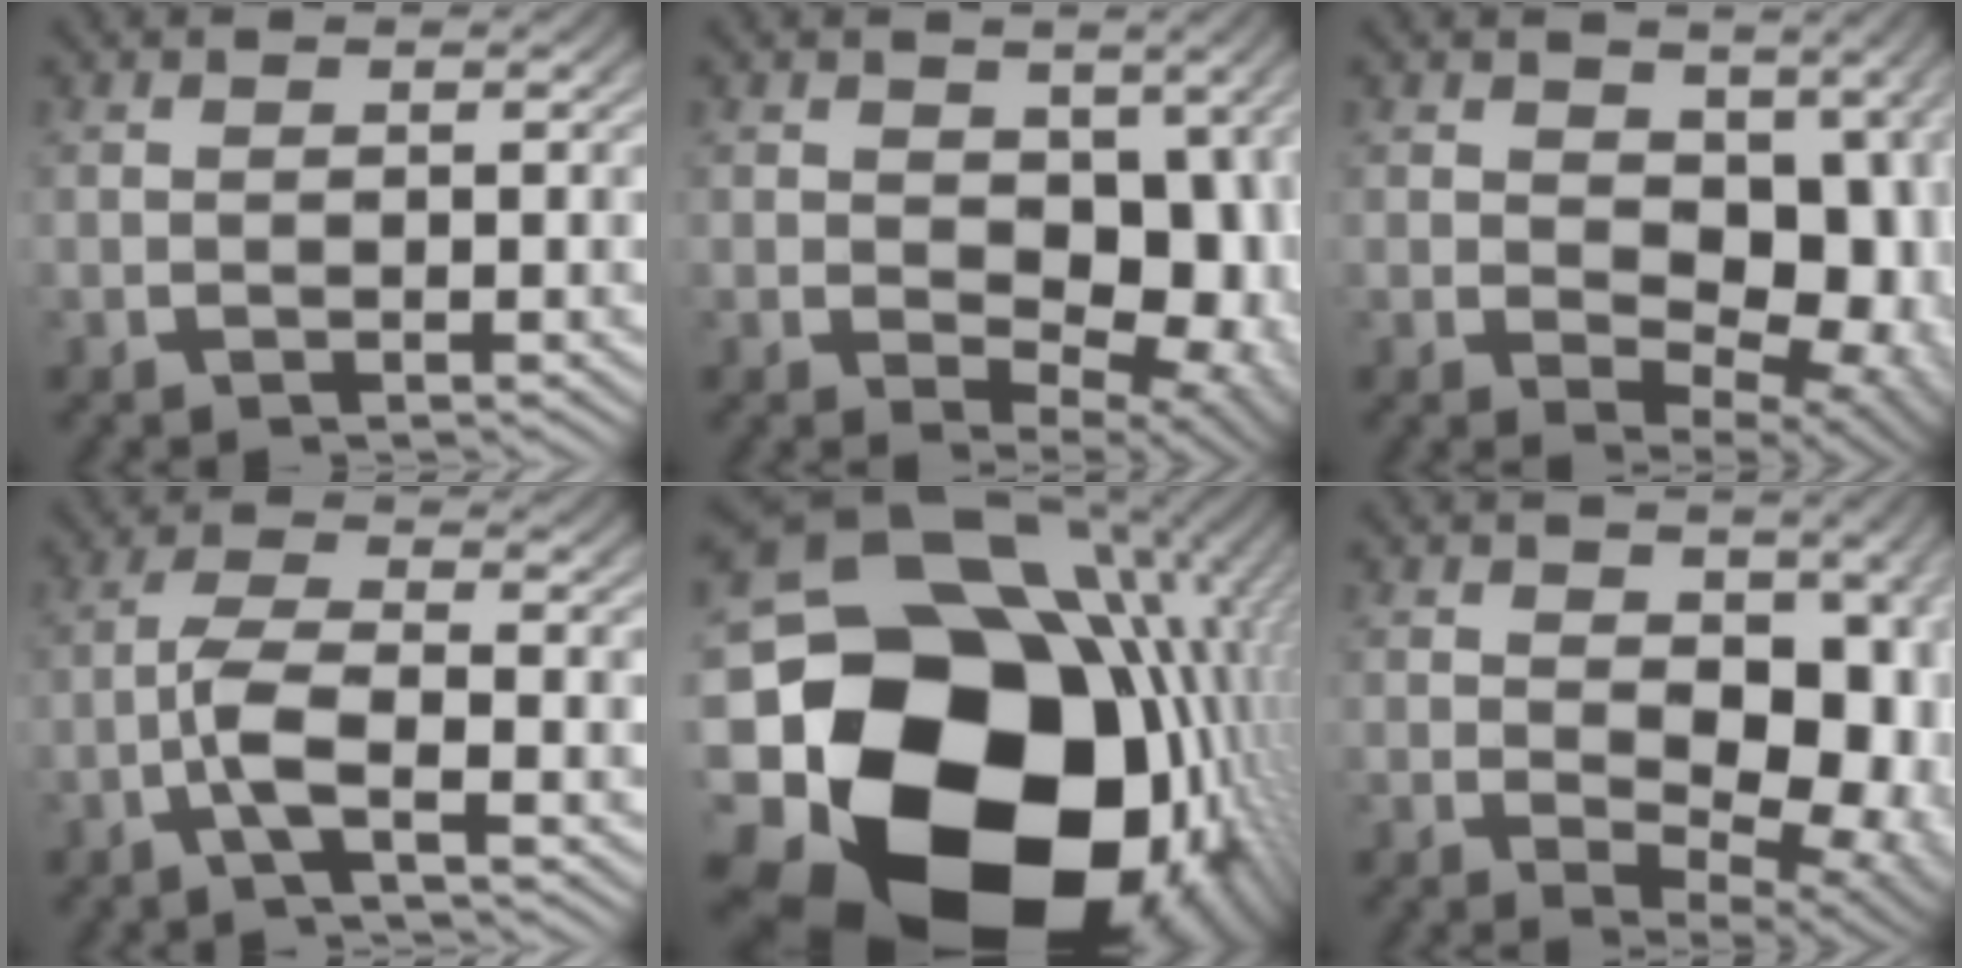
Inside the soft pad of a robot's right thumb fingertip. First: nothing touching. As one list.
[{"total": 9.2, "force": [-0.7, 6.1, 6.8], "torque": [-0.125, -0.055, 0.016]}, {"total": 10.1, "force": [-0.5, 6.7, 7.6], "torque": [-0.132, -0.043, 0.014]}, {"total": 4.4, "force": [-2.0, 1.5, 3.6], "torque": [-0.100, -0.014, -0.034]}, {"total": 34.2, "force": [-7.6, 22.5, 24.6], "torque": [-0.451, -0.115, -0.073]}, {"total": 9.7, "force": [-0.3, 6.4, 7.3], "torque": [-0.132, -0.043, 0.014]}]